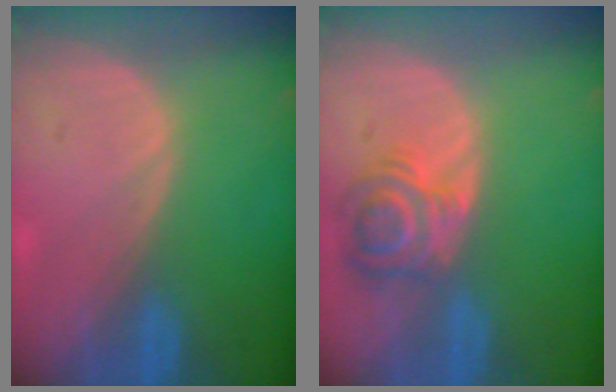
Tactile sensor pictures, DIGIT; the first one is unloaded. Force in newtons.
{"total": 5.6, "press": 5.6, "slide": 0.5}